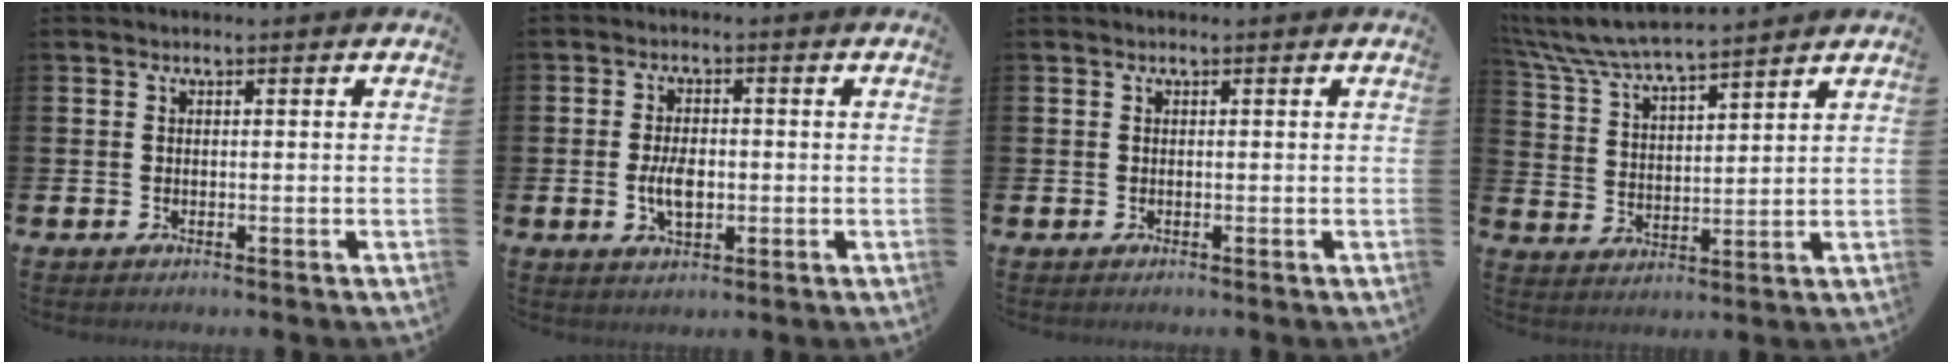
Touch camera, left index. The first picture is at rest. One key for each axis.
{"total": 4.3, "fx": -0.5, "fy": 2.3, "fz": 3.6, "tx": -0.056, "ty": 0.001, "tz": -0.010}
{"total": 0.0}
{"total": 6.6, "fx": 6.4, "fy": 0.4, "fz": 1.6, "tx": -0.062, "ty": -0.041, "tz": 0.113}